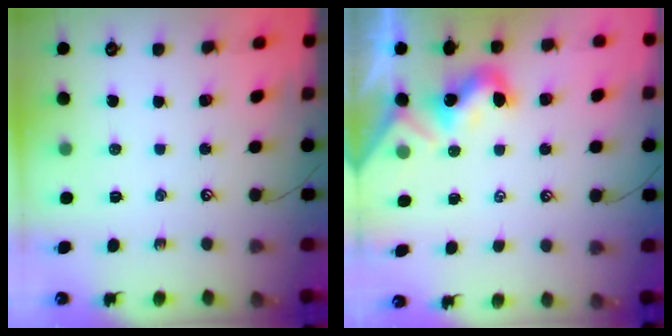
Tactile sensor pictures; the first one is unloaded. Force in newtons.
{"total": 2.1, "press": 2.0, "slide": 0.4}